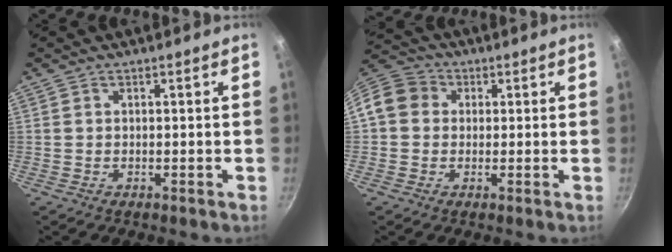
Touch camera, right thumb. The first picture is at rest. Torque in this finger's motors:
{"motor_torque": [0.98, 1.12, 0.83, -0.64, 0.02]}